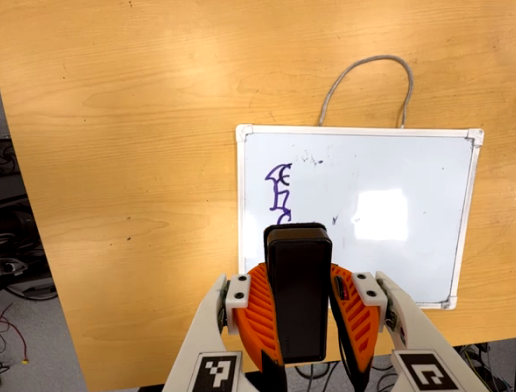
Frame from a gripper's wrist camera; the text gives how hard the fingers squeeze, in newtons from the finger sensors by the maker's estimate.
{"total": 7.1, "left": 6.5, "right": 7.7}